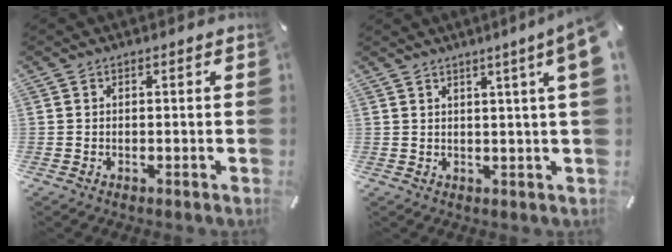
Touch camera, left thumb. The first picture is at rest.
{"total": 6.3, "force": [3.0, -0.5, 5.5], "torque": [-0.091, -0.012, 0.048]}